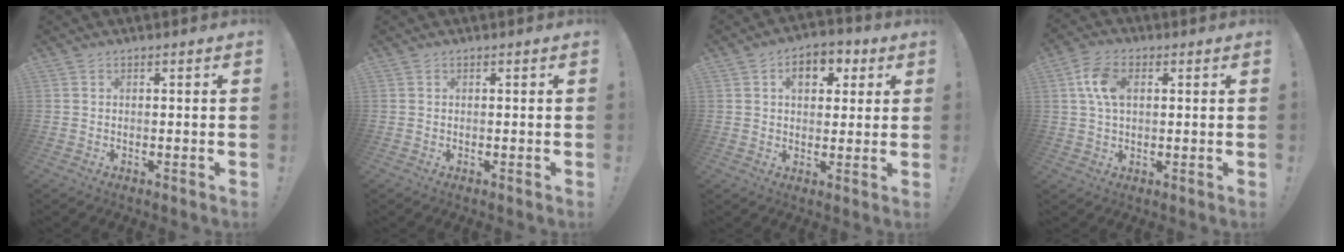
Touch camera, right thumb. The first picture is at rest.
{"total": 0.0}
{"total": 8.2, "force": [3.0, 5.7, 5.1], "torque": [-0.054, -0.005, 0.049]}
{"total": 9.3, "force": [2.2, 6.0, 6.7], "torque": [-0.125, 0.007, 0.042]}